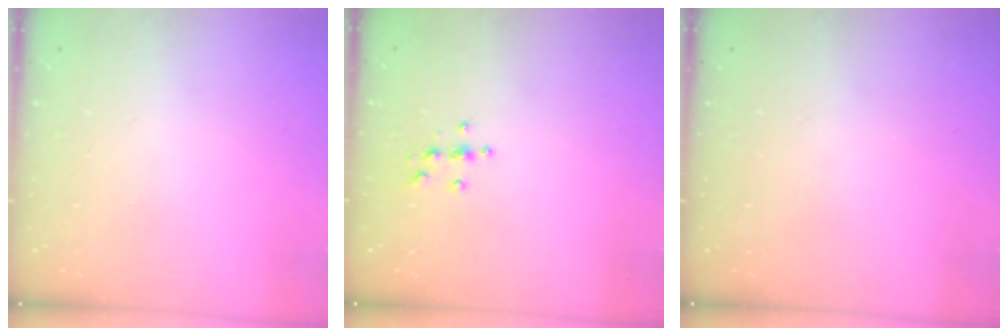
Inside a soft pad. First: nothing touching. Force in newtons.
{"total": 3.8, "press": 3.8, "slide": 0.4}
{"total": 0.0}